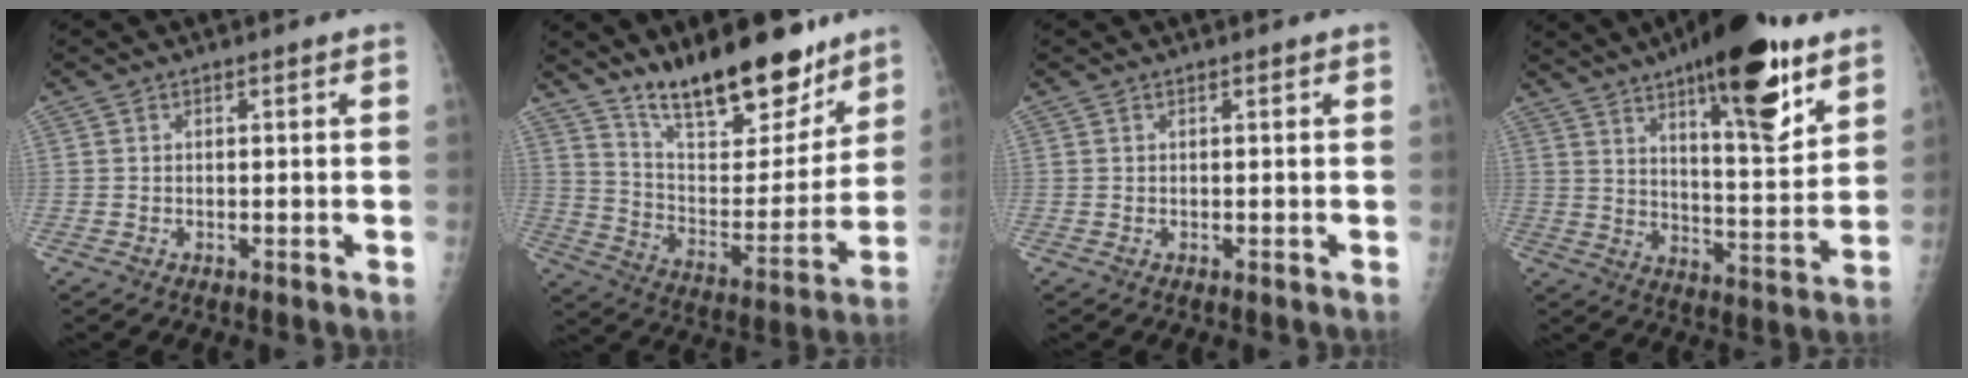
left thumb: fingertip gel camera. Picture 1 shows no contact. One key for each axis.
{"total": 21.8, "fx": 16.5, "fy": 7.6, "fz": 12.1, "tx": -0.144, "ty": -0.098, "tz": 0.274}
{"total": 0.0}
{"total": 20.7, "fx": 12.2, "fy": 6.0, "fz": 15.6, "tx": -0.202, "ty": -0.063, "tz": 0.185}